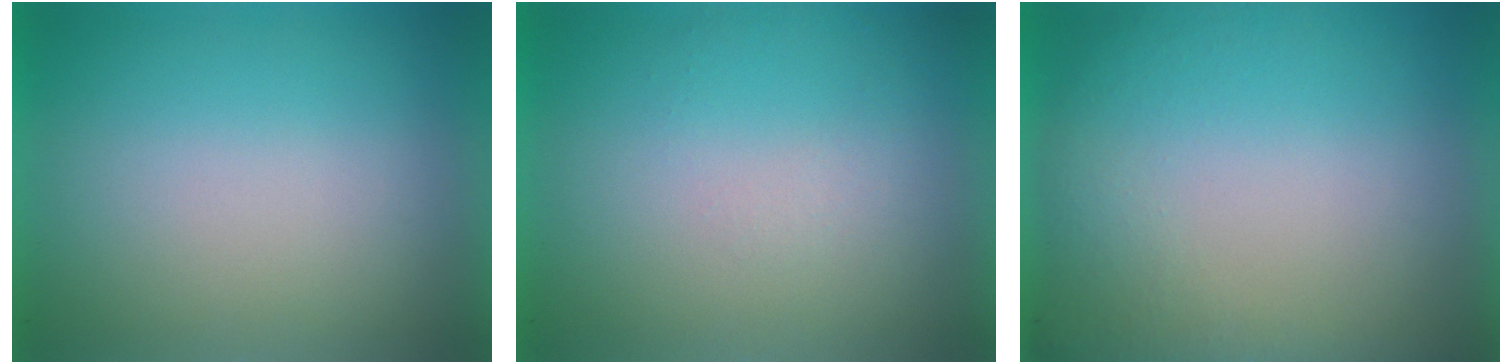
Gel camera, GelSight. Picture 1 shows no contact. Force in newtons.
{"total": 1.1}
{"total": 5.9}